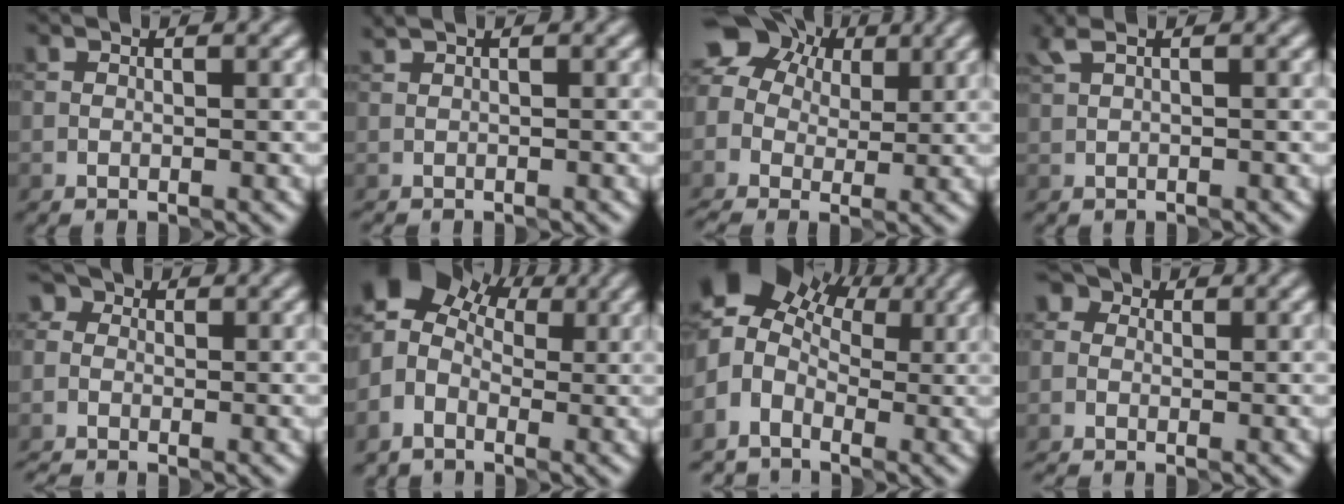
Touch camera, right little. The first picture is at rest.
{"total": 0.6, "force": [-0.5, 0.1, 0.2], "torque": [0.004, -0.003, -0.006]}
{"total": 8.4, "force": [2.3, 6.3, 5.1], "torque": [-0.099, 0.033, 0.028]}
{"total": 0.9, "force": [0.6, 0.2, 0.7], "torque": [-0.016, 0.007, 0.013]}
{"total": 3.1, "force": [-1.5, 2.3, 1.4], "torque": [-0.020, 0.011, -0.040]}
{"total": 6.5, "force": [0.7, 5.3, 3.8], "torque": [-0.071, 0.009, 0.000]}
{"total": 7.2, "force": [1.2, 5.8, 4.1], "torque": [-0.077, 0.006, 0.011]}
{"total": 3.1, "force": [-0.4, 2.7, 1.5], "torque": [-0.024, 0.018, -0.036]}